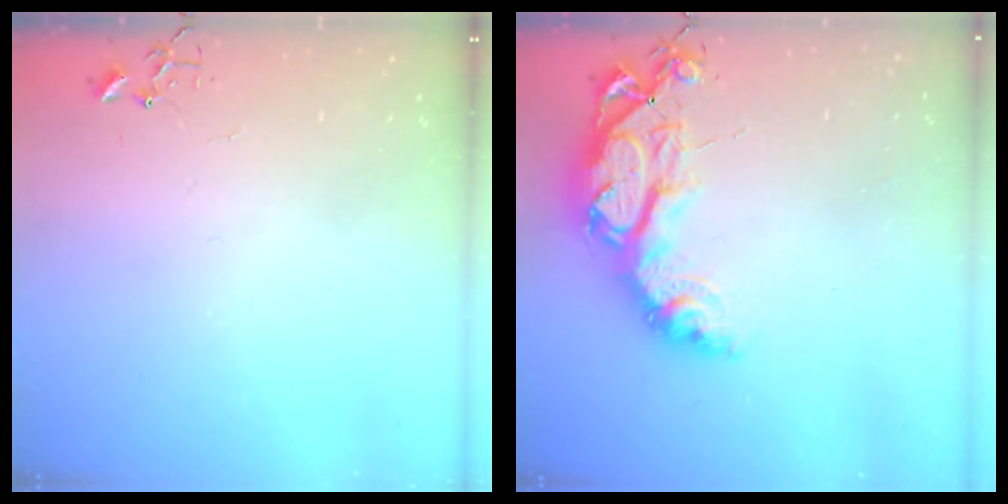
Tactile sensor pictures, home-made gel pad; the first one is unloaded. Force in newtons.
{"total": 18.0, "press": 17.9, "slide": 1.7}